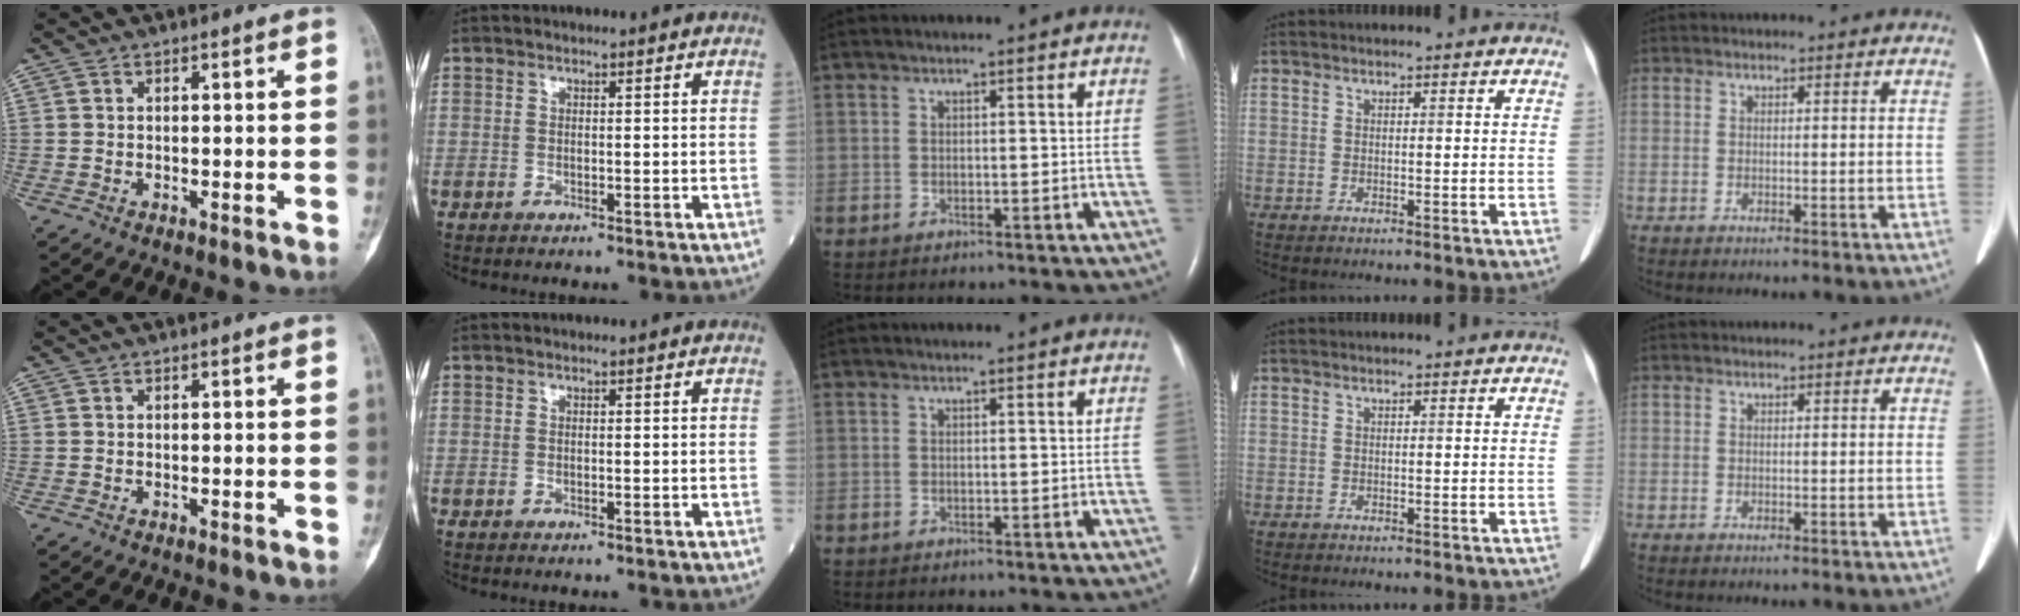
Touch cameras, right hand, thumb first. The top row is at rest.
{}